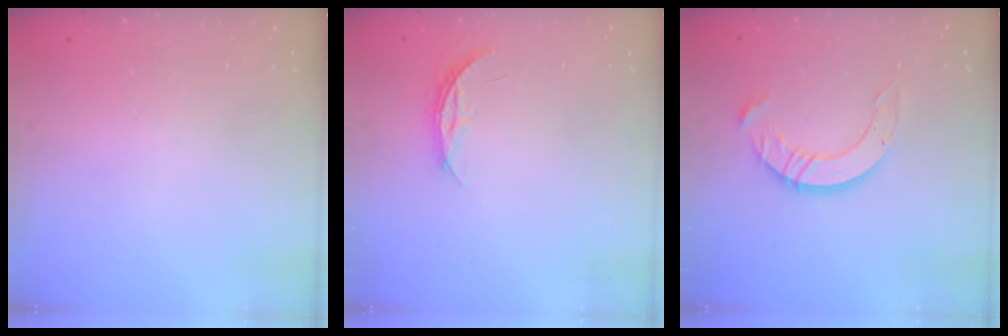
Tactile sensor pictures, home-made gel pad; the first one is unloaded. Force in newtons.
{"total": 3.8, "press": 3.8, "slide": 0.3}
{"total": 10.5, "press": 10.5, "slide": 0.9}